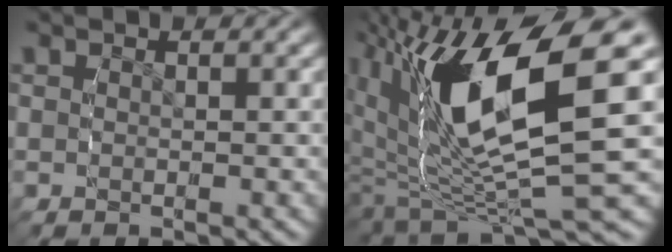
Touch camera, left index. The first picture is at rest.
{"total": 16.2, "force": [1.1, 8.8, 13.5], "torque": [-0.253, -0.013, 0.029]}